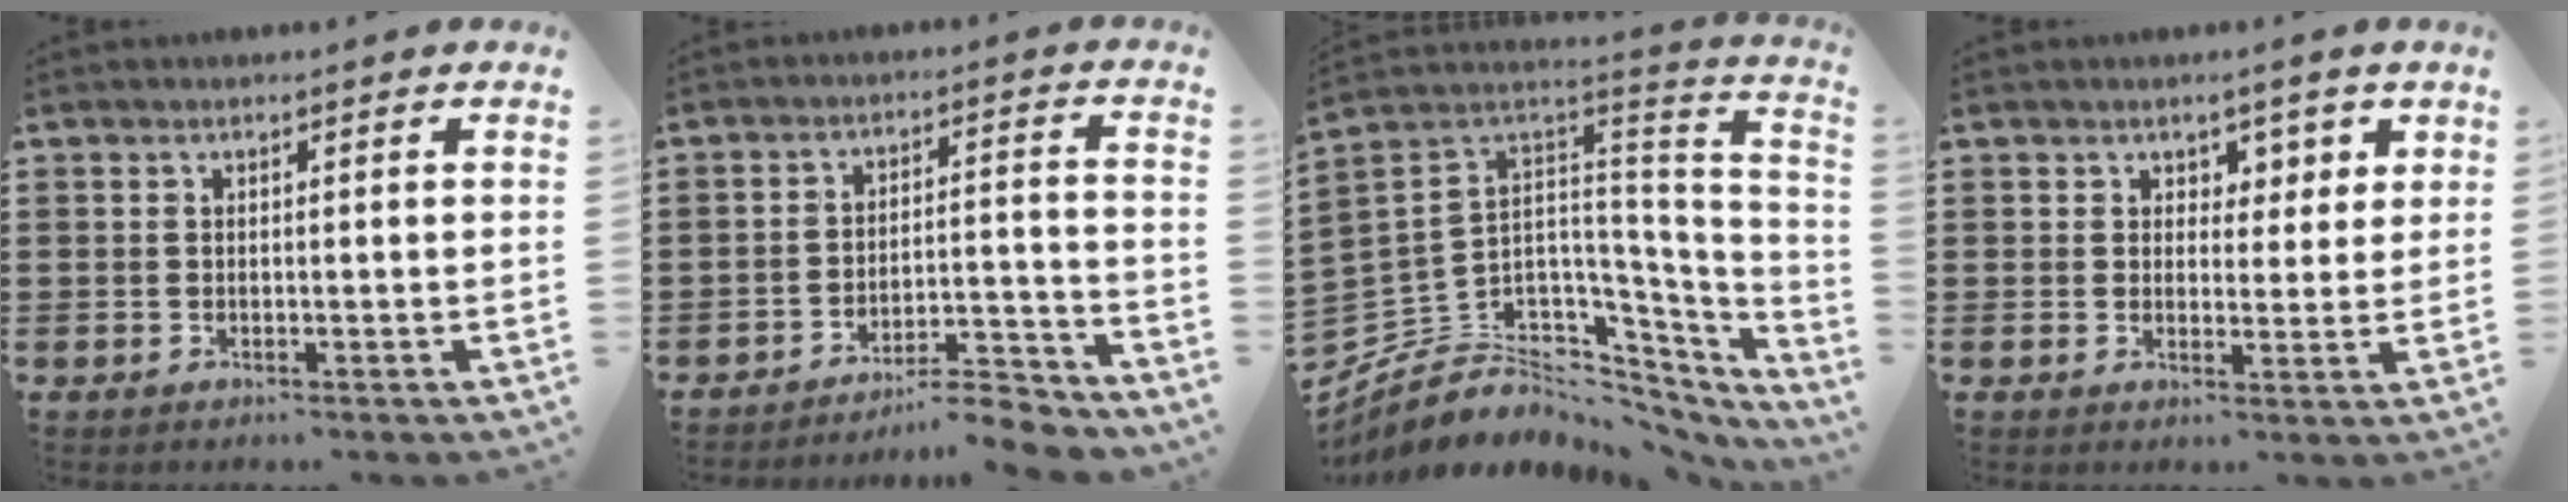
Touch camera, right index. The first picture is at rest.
{"total": 7.0, "force": [-6.6, 0.3, 2.4], "torque": [-0.032, 0.008, -0.127]}
{"total": 4.8, "force": [-0.9, 4.6, 0.8], "torque": [-0.060, -0.041, -0.015]}
{"total": 3.1, "force": [1.8, 2.5, 0.3], "torque": [-0.006, 0.005, 0.028]}